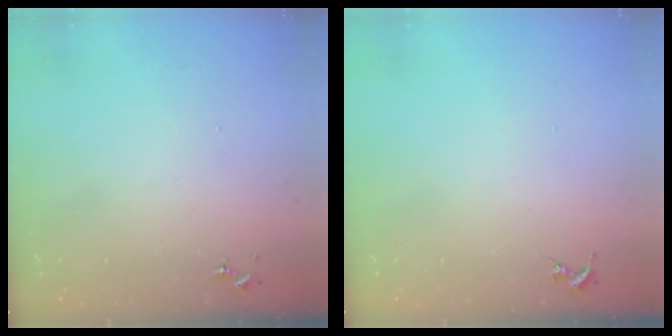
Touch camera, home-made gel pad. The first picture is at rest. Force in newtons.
{"total": 0.0}